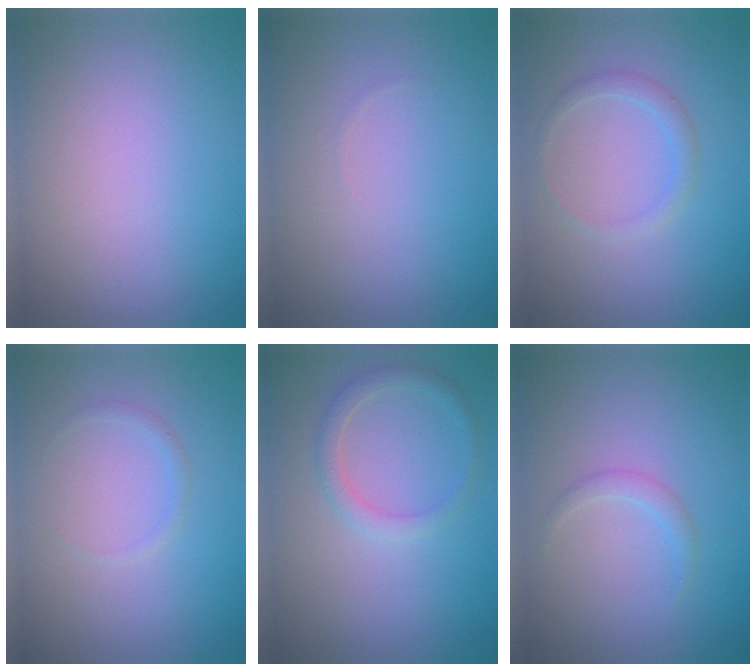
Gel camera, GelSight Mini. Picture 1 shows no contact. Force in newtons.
{"total": 0.0}
{"total": 1.4, "press": 1.4, "slide": 0.1}
{"total": 0.7, "press": 0.7, "slide": 0.1}
{"total": 1.7, "press": 1.7, "slide": 0.1}
{"total": 1.1, "press": 1.1, "slide": 0.1}